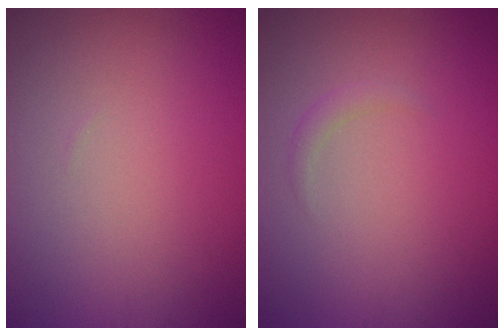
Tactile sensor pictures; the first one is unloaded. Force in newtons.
{"total": 0.9, "press": 0.9, "slide": 0.1}